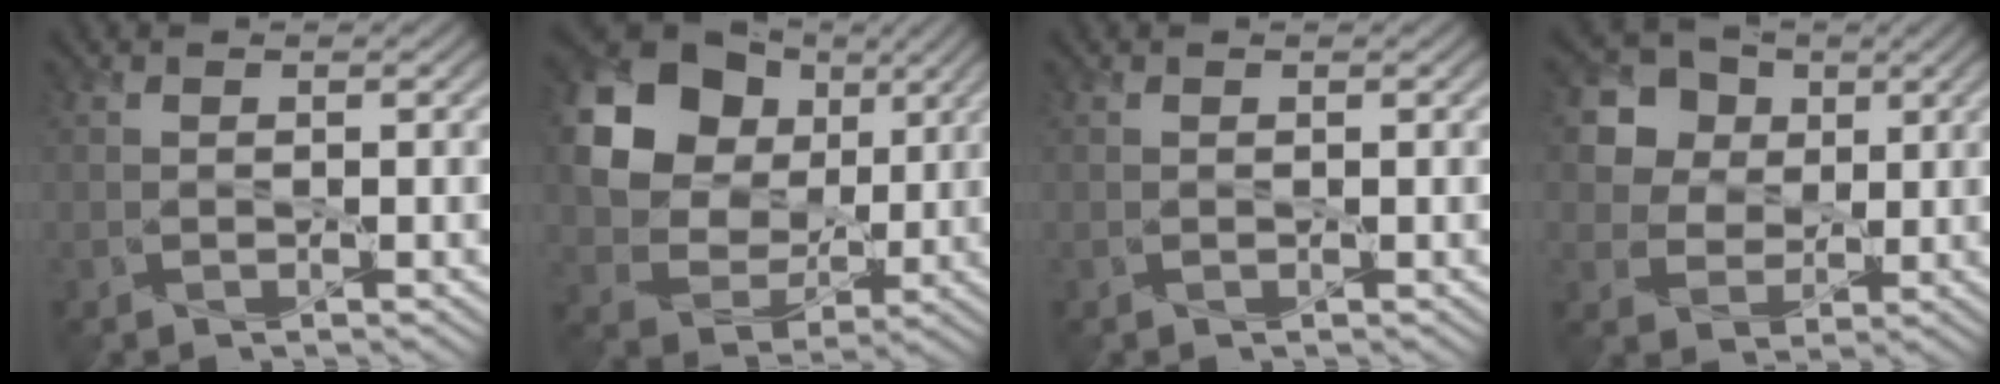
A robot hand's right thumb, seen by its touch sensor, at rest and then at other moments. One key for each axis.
{"total": 16.7, "fx": 6.2, "fy": 13.5, "fz": 7.7, "tx": -0.226, "ty": 0.047, "tz": 0.141}
{"total": 0.0}
{"total": 6.7, "fx": 2.8, "fy": 5.9, "fz": 1.5, "tx": -0.076, "ty": 0.008, "tz": 0.045}